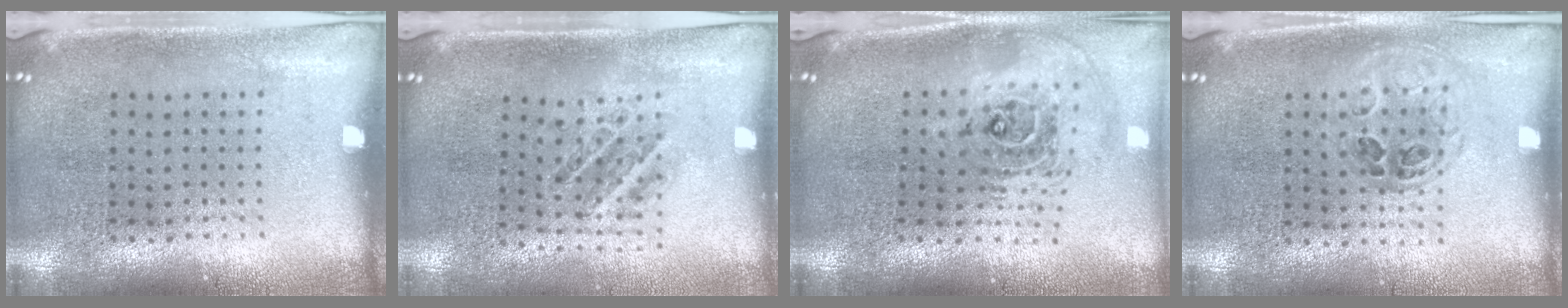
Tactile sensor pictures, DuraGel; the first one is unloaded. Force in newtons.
{"total": 1.0, "press": 1.0, "slide": 0.1}
{"total": 2.3, "press": 1.8, "slide": 1.5}
{"total": 1.0, "press": 1.0, "slide": 0.4}